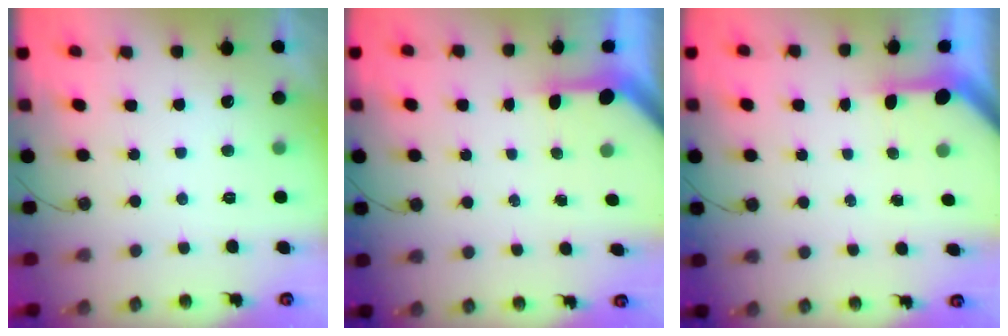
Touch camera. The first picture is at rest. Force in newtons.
{"total": 3.7, "press": 3.6, "slide": 0.3}
{"total": 3.7, "press": 3.6, "slide": 0.3}